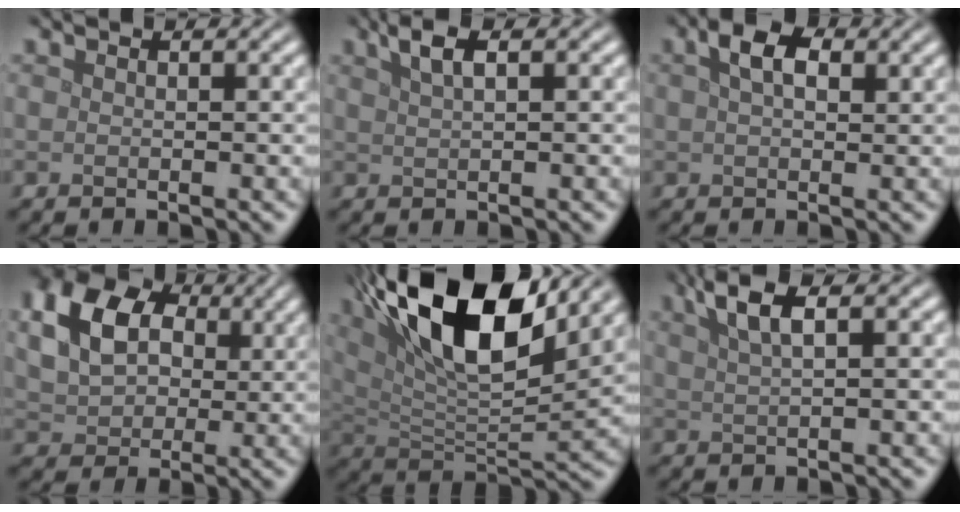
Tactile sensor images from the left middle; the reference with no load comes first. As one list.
[{"total": 2.5, "force": [1.4, 0.7, 1.9], "torque": [-0.032, 0.006, 0.026]}, {"total": 3.7, "force": [1.6, 2.0, 2.7], "torque": [-0.050, 0.008, 0.024]}, {"total": 10.6, "force": [3.4, 7.8, 6.2], "torque": [-0.141, 0.030, 0.060]}, {"total": 13.8, "force": [6.9, 4.9, 10.9], "torque": [-0.185, 0.016, 0.118]}, {"total": 3.9, "force": [2.1, 1.1, 3.0], "torque": [-0.052, 0.009, 0.038]}]